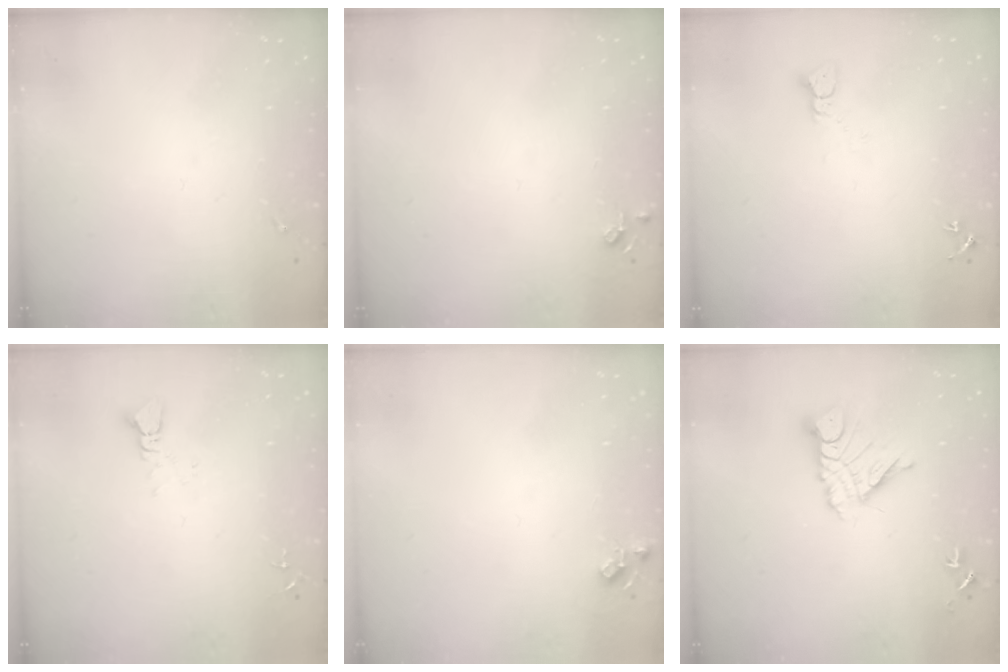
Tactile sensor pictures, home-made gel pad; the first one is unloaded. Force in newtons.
{"total": 3.8, "press": 3.8, "slide": 0.5}
{"total": 2.2, "press": 2.2, "slide": 0.2}
{"total": 2.4, "press": 2.4, "slide": 0.1}
{"total": 5.1, "press": 5.1, "slide": 0.7}
{"total": 11.9, "press": 11.9, "slide": 1.1}